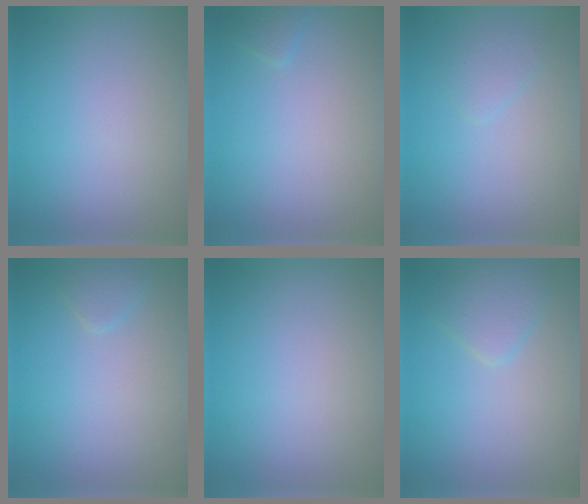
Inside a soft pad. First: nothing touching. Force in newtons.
{"total": 0.8, "press": 0.7, "slide": 0.2}
{"total": 1.1, "press": 1.1, "slide": 0.1}
{"total": 1.1, "press": 1.1, "slide": 0.1}
{"total": 0.0}
{"total": 2.2, "press": 2.2, "slide": 0.1}